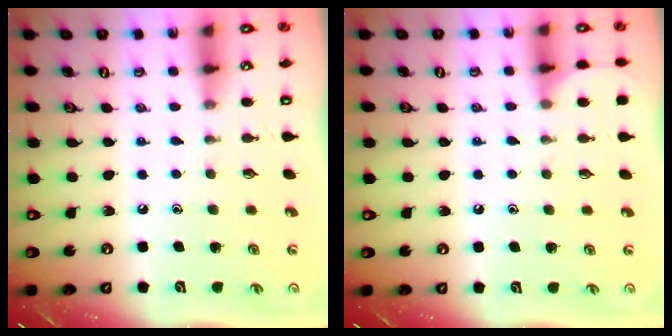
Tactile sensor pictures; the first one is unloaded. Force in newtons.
{"total": 4.2, "press": 4.2, "slide": 0.5}